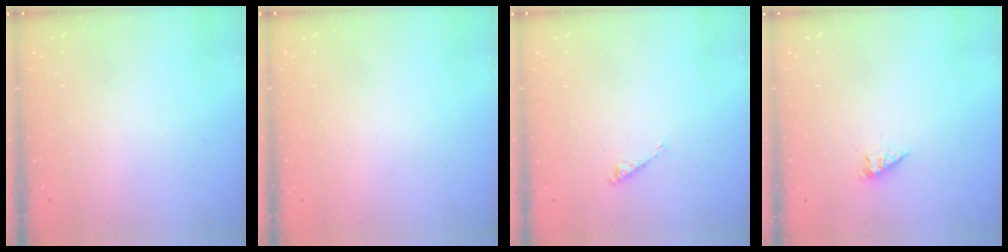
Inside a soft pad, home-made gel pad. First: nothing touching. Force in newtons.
{"total": 0.0}
{"total": 3.0, "press": 2.9, "slide": 0.4}
{"total": 2.3, "press": 2.2, "slide": 0.3}